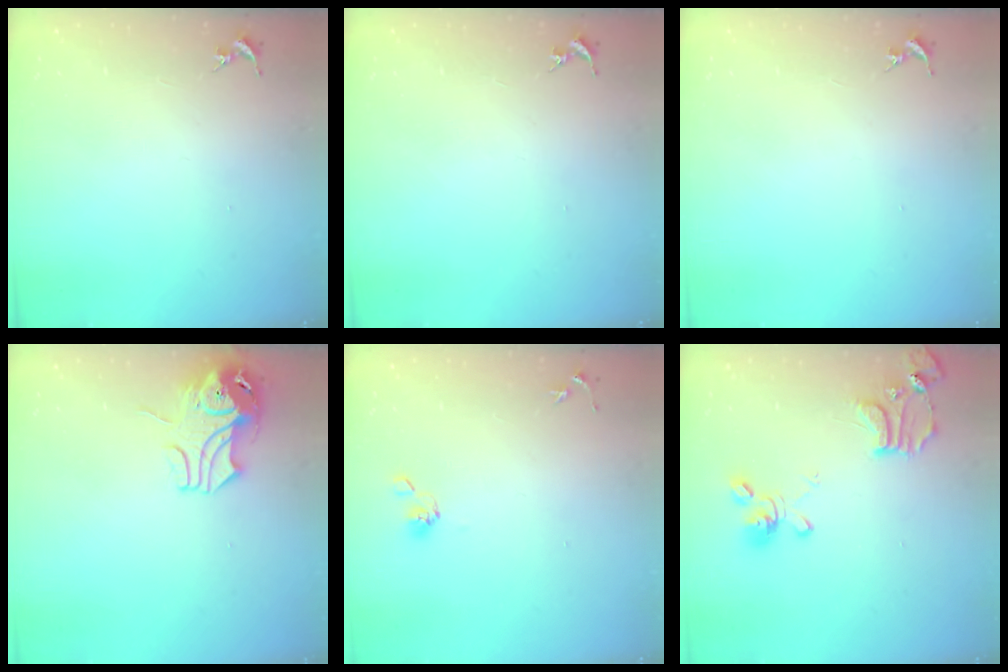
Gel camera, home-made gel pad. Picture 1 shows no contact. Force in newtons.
{"total": 0.0}
{"total": 0.0}
{"total": 9.5, "press": 9.4, "slide": 1.2}
{"total": 5.0, "press": 4.7, "slide": 1.7}
{"total": 15.3, "press": 15.3, "slide": 1.1}